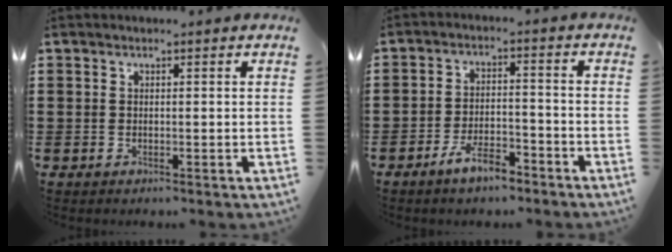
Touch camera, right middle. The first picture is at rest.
{"total": 5.8, "force": [-4.4, 1.7, 3.3], "torque": [-0.065, 0.006, -0.085]}